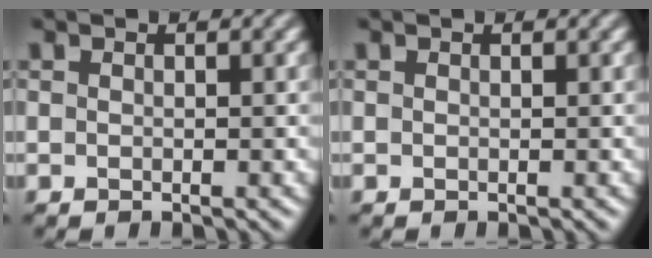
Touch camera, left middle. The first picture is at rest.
{"total": 0.0}